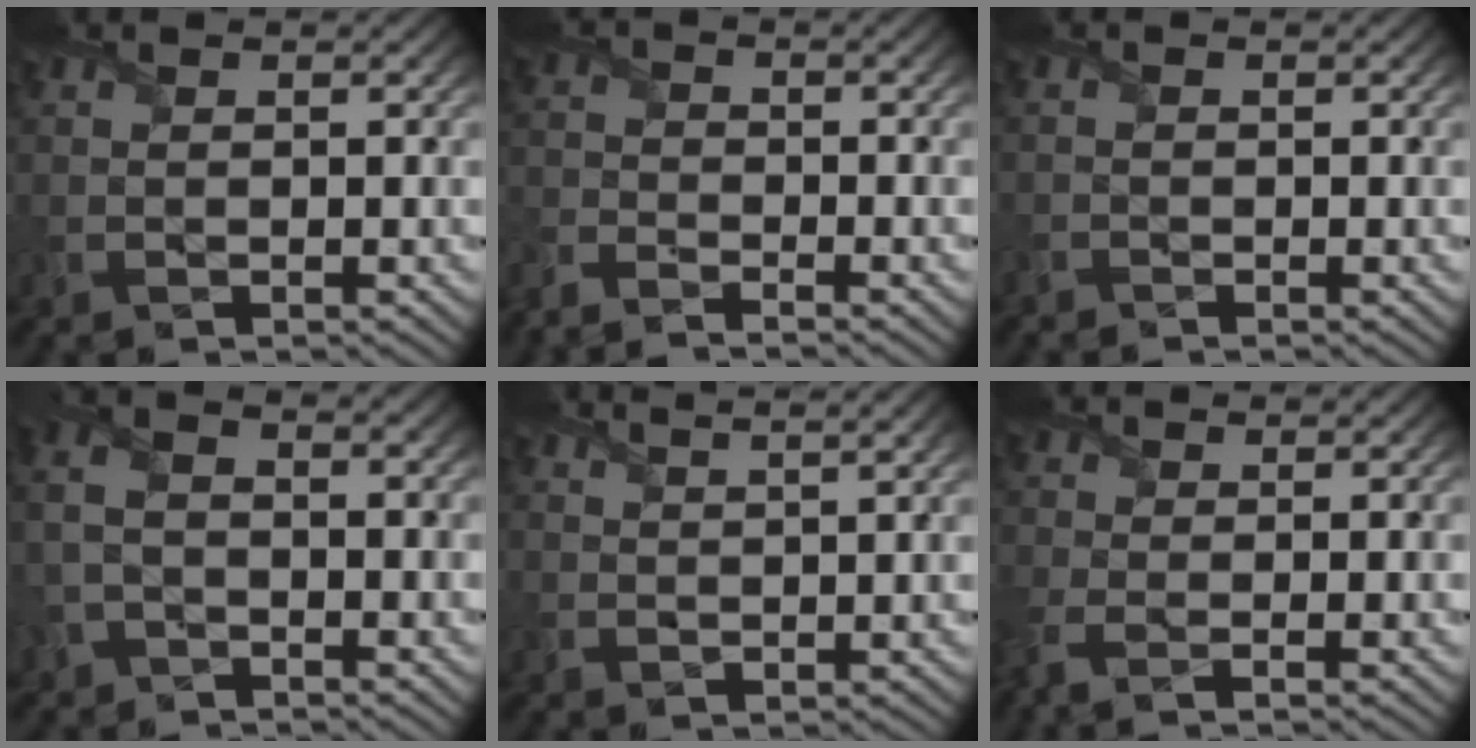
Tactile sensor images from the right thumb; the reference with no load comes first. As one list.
[{"total": 3.9, "force": [-3.7, 0.6, 1.2], "torque": [-0.036, -0.010, -0.087]}, {"total": 0.9, "force": [-0.9, 0.1, 0.1], "torque": [-0.005, -0.002, -0.019]}, {"total": 5.7, "force": [-1.1, 3.9, 4.1], "torque": [-0.112, 0.011, -0.017]}, {"total": 3.6, "force": [3.2, 0.1, 1.6], "torque": [-0.025, 0.002, 0.048]}, {"total": 3.3, "force": [-1.3, 1.4, 2.7], "torque": [-0.079, -0.003, -0.035]}]